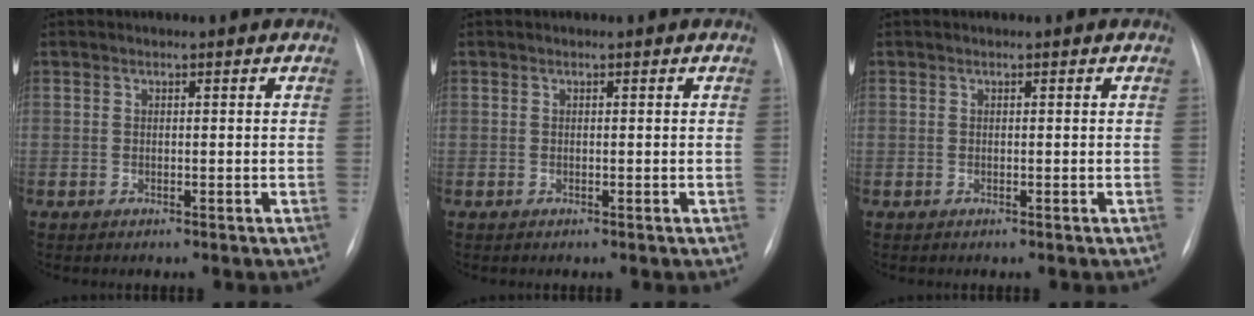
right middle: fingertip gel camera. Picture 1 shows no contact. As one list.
[{"total": 0.0}, {"total": 0.0}]